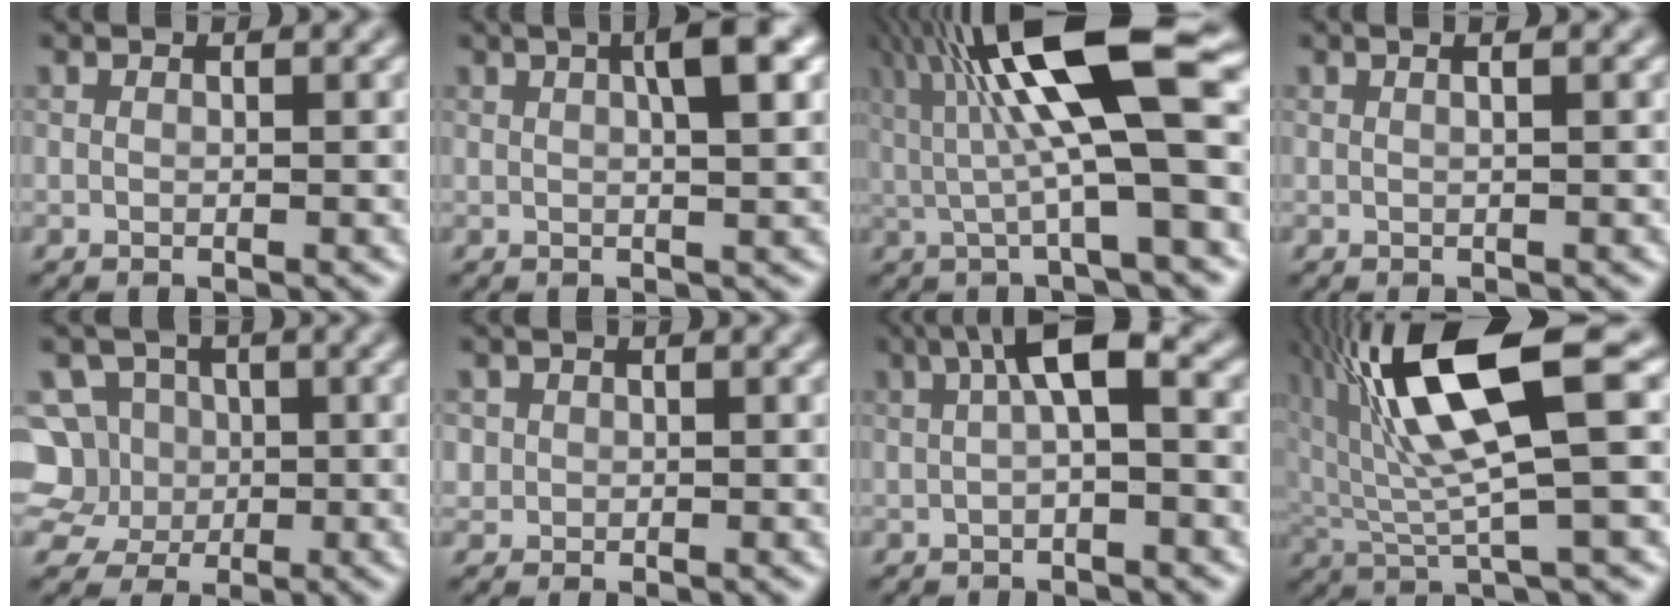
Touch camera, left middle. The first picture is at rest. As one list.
[{"total": 3.6, "force": [1.1, 0.4, 3.4], "torque": [-0.052, 0.015, 0.025]}, {"total": 11.4, "force": [2.2, 2.2, 11.0], "torque": [-0.202, 0.021, 0.050]}, {"total": 1.8, "force": [0.8, 0.8, 1.4], "torque": [-0.008, 0.020, -0.006]}, {"total": 6.7, "force": [0.5, 6.3, 2.0], "torque": [-0.057, 0.042, -0.001]}, {"total": 1.1, "force": [-0.4, -0.2, -1.0], "torque": [0.003, 0.004, 0.016]}, {"total": 4.3, "force": [0.7, 0.8, 4.2], "torque": [-0.078, 0.021, 0.020]}, {"total": 10.3, "force": [2.9, 2.2, 9.6], "torque": [-0.197, 0.020, 0.074]}]